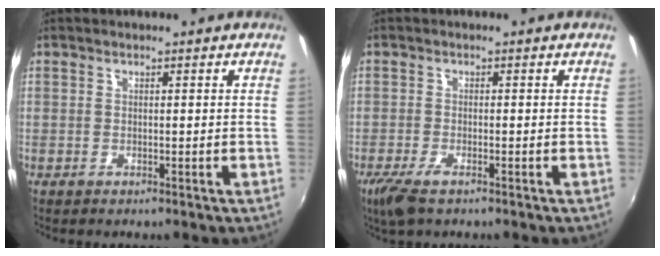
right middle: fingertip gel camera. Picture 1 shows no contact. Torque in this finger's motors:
{"motor_torque": [0.74, -0.74, 0.32, 0.07]}